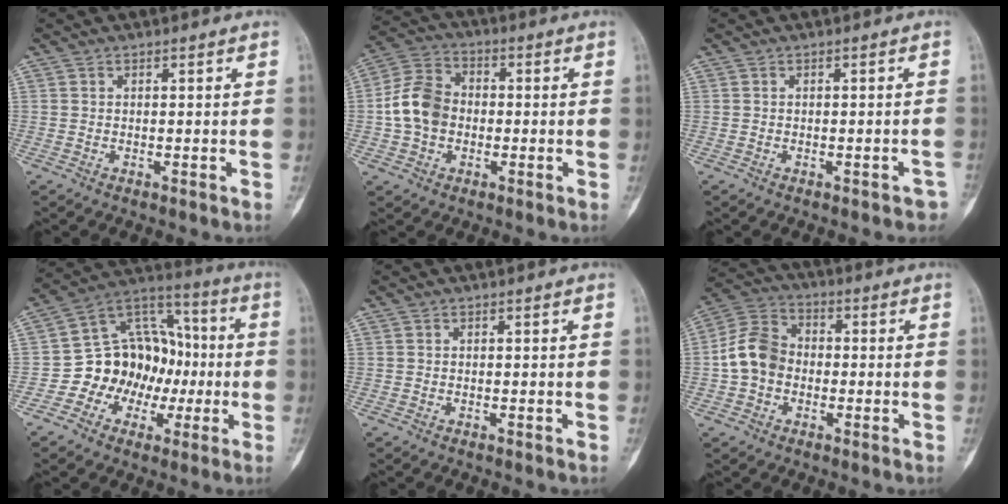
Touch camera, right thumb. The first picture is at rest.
{"total": 9.6, "force": [-0.9, 7.4, 6.0], "torque": [-0.101, 0.025, -0.027]}
{"total": 2.4, "force": [-1.8, 1.1, 1.1], "torque": [-0.008, 0.015, -0.016]}
{"total": 15.5, "force": [-2.9, 13.0, 8.0], "torque": [-0.069, 0.063, -0.051]}
{"total": 0.0}
{"total": 9.2, "force": [-1.1, 7.3, 5.5], "torque": [-0.092, 0.029, -0.035]}